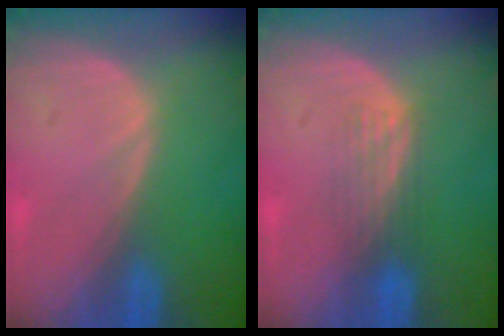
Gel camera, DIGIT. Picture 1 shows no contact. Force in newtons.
{"total": 2.9, "press": 2.9, "slide": 0.2}